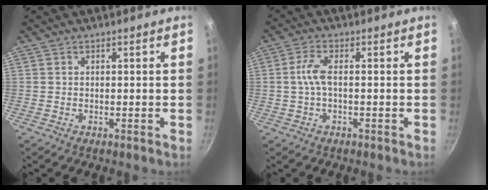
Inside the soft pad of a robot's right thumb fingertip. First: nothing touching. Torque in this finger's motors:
{"motor_torque": [-0.36, -0.33, 0.05, 0.05, 0.05]}